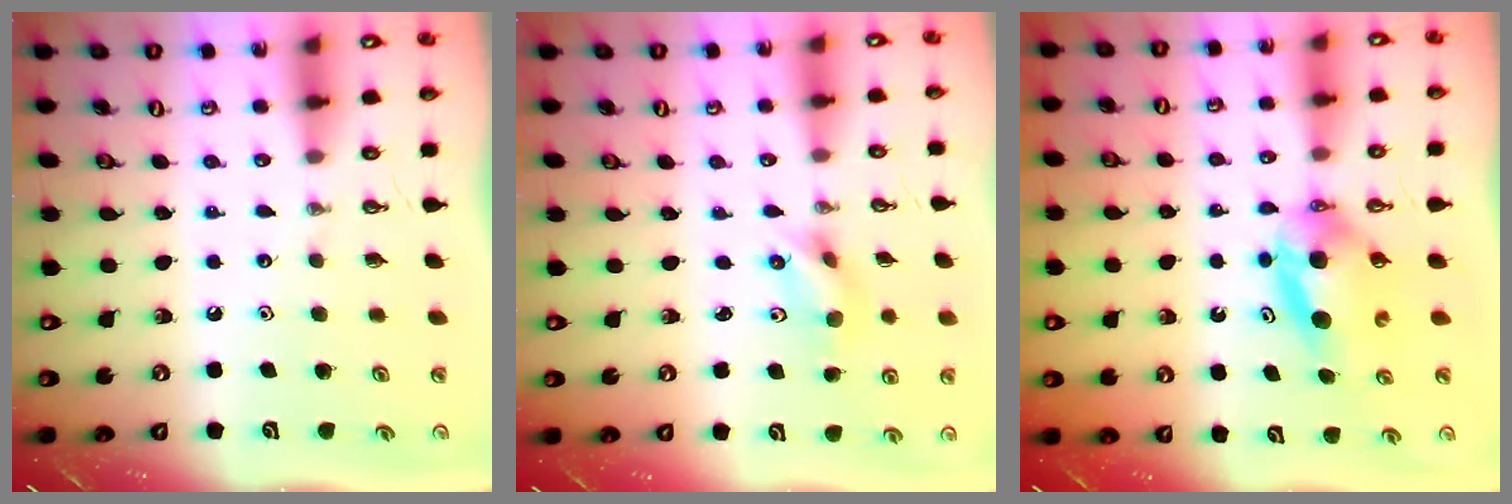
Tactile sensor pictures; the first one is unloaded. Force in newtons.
{"total": 6.9, "press": 2.5, "slide": 6.5}
{"total": 6.6, "press": 6.3, "slide": 2.0}